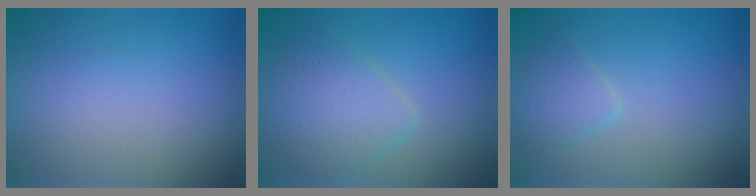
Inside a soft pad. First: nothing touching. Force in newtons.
{"total": 4.0, "press": 3.9, "slide": 0.3}
{"total": 1.8, "press": 1.8, "slide": 0.1}